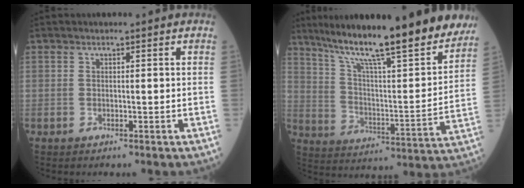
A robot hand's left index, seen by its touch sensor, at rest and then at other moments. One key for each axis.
{"total": 24.8, "fx": 20.8, "fy": 2.6, "fz": 13.3, "tx": -0.216, "ty": -0.026, "tz": 0.299}